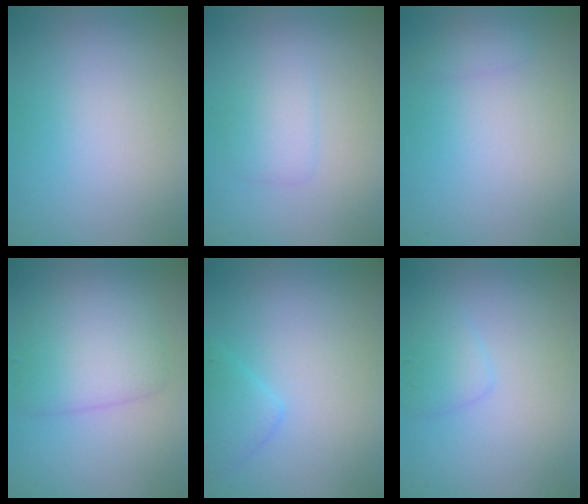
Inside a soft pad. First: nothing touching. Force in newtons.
{"total": 1.9, "press": 1.9, "slide": 0.1}
{"total": 0.8, "press": 0.8, "slide": 0.0}
{"total": 4.4, "press": 4.4, "slide": 0.1}
{"total": 1.7, "press": 1.7, "slide": 0.1}
{"total": 1.7, "press": 1.7, "slide": 0.0}